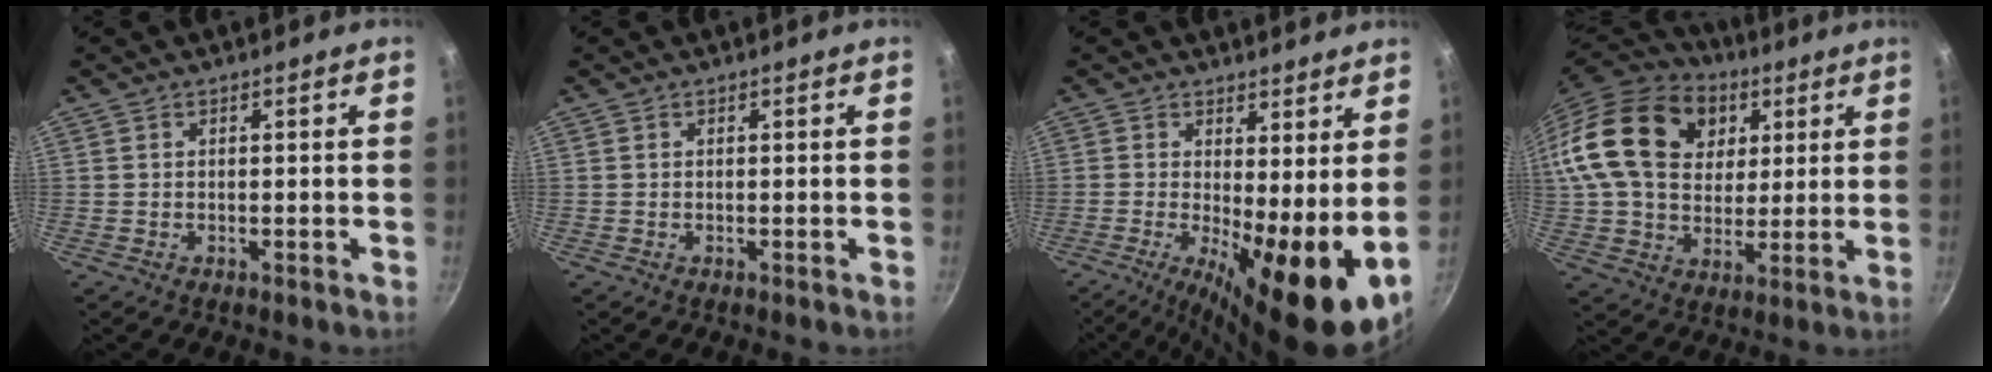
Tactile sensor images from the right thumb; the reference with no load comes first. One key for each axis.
{"total": 0.0}
{"total": 12.3, "fx": -0.7, "fy": 3.7, "fz": 11.7, "tx": -0.172, "ty": -0.008, "tz": -0.012}
{"total": 28.7, "fx": 10.3, "fy": 20.7, "fz": 17.1, "tx": -0.346, "ty": 0.017, "tz": 0.181}